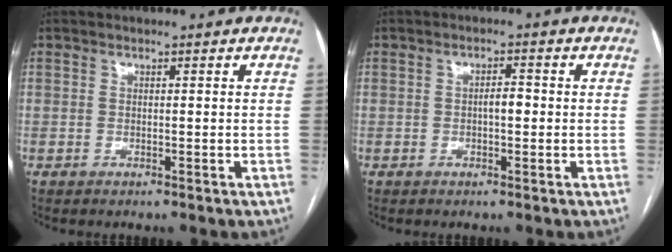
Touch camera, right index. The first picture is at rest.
{"total": 2.1, "force": [-0.3, 0.7, 2.0], "torque": [-0.030, 0.005, -0.006]}